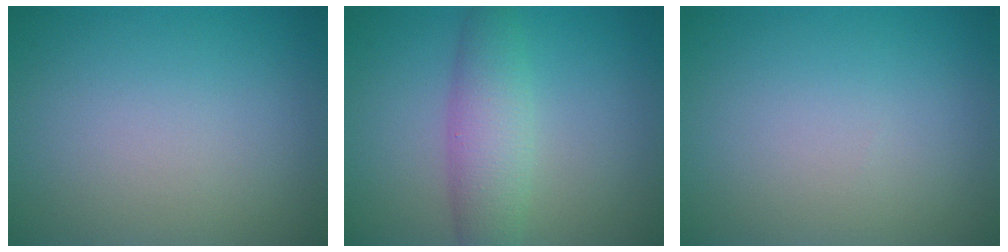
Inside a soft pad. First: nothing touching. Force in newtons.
{"total": 4.2, "press": 4.2, "slide": 0.1}
{"total": 0.0}